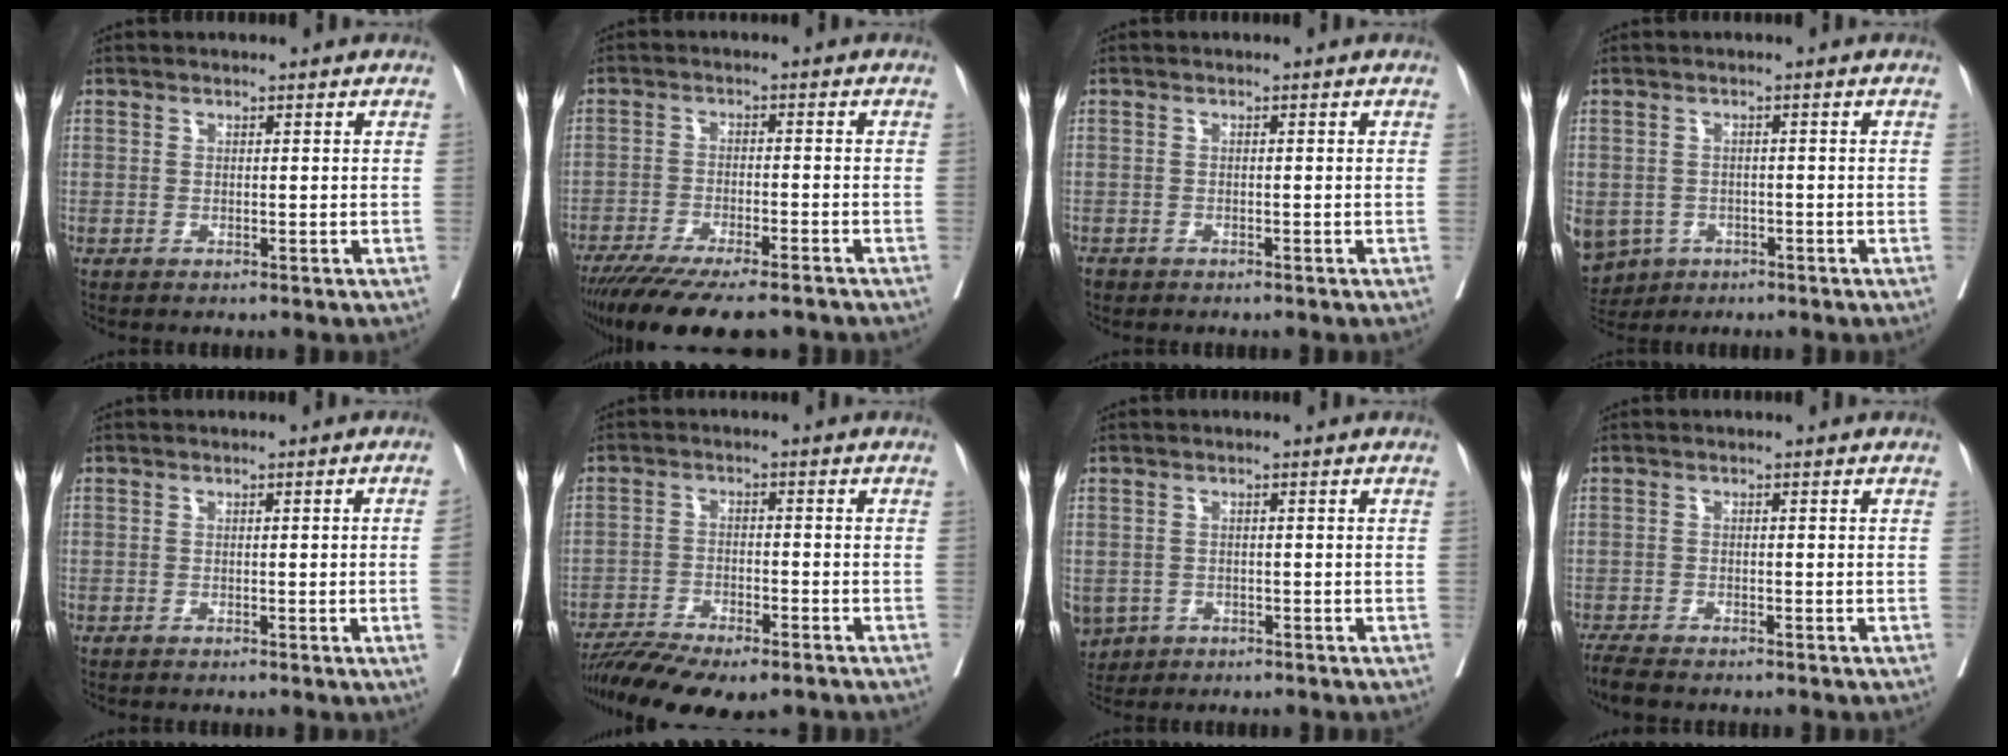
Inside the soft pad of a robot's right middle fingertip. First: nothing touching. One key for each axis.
{"total": 15.9, "fx": -13.0, "fy": 2.6, "fz": 8.8, "tx": -0.143, "ty": -0.036, "tz": -0.199}
{"total": 1.5, "fx": -1.3, "fy": 0.7, "fz": 0.4, "tx": -0.017, "ty": -0.004, "tz": -0.022}
{"total": 12.8, "fx": -5.9, "fy": 10.4, "fz": 4.6, "tx": -0.150, "ty": -0.011, "tz": -0.077}
{"total": 2.4, "fx": -0.5, "fy": -0.5, "fz": 2.3, "tx": -0.035, "ty": 0.000, "tz": -0.005}
{"total": 13.3, "fx": -10.8, "fy": 2.9, "fz": 7.1, "tx": -0.129, "ty": -0.013, "tz": -0.171}
{"total": 7.1, "fx": -3.4, "fy": 5.8, "fz": 2.3, "tx": -0.069, "ty": -0.003, "tz": -0.049}
{"total": 4.7, "fx": -4.1, "fy": 0.9, "fz": 2.1, "tx": -0.042, "ty": -0.015, "tz": -0.072}